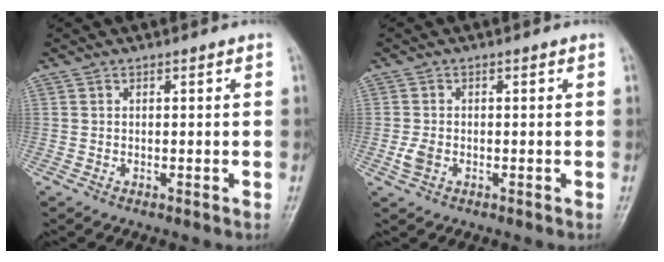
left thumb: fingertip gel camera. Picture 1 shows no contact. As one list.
[{"total": 2.4, "force": [-0.6, 1.6, 1.6], "torque": [-0.036, 0.000, -0.013]}]